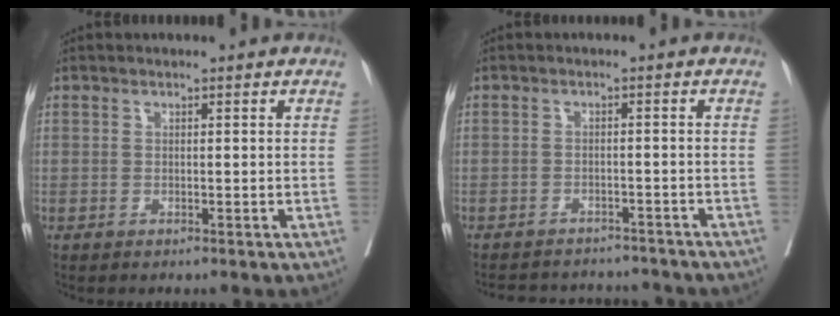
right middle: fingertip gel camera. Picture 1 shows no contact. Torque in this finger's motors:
{"motor_torque": [0.86, -1.28, 0.08, 0.02]}